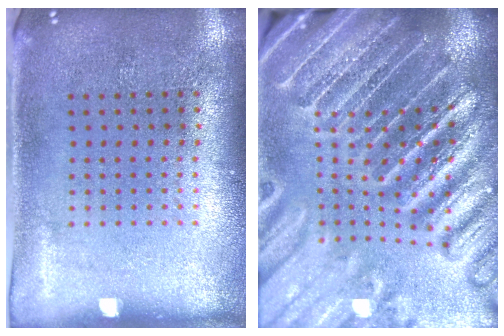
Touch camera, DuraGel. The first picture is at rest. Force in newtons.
{"total": 4.6, "press": 4.2, "slide": 1.8}